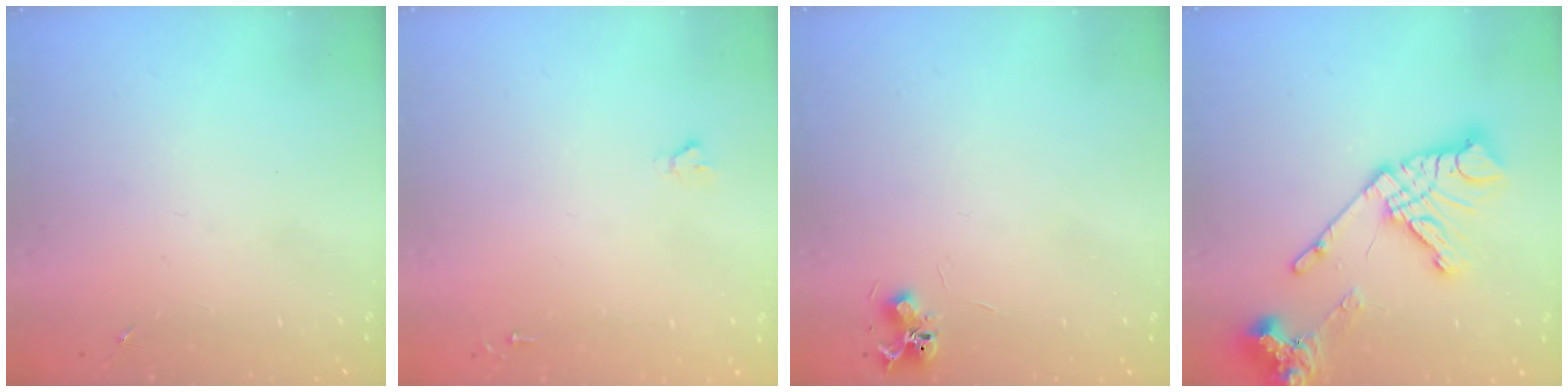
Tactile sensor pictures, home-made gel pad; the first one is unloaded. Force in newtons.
{"total": 1.6, "press": 1.6, "slide": 0.2}
{"total": 6.5, "press": 6.5, "slide": 0.8}
{"total": 20.4, "press": 20.3, "slide": 2.5}